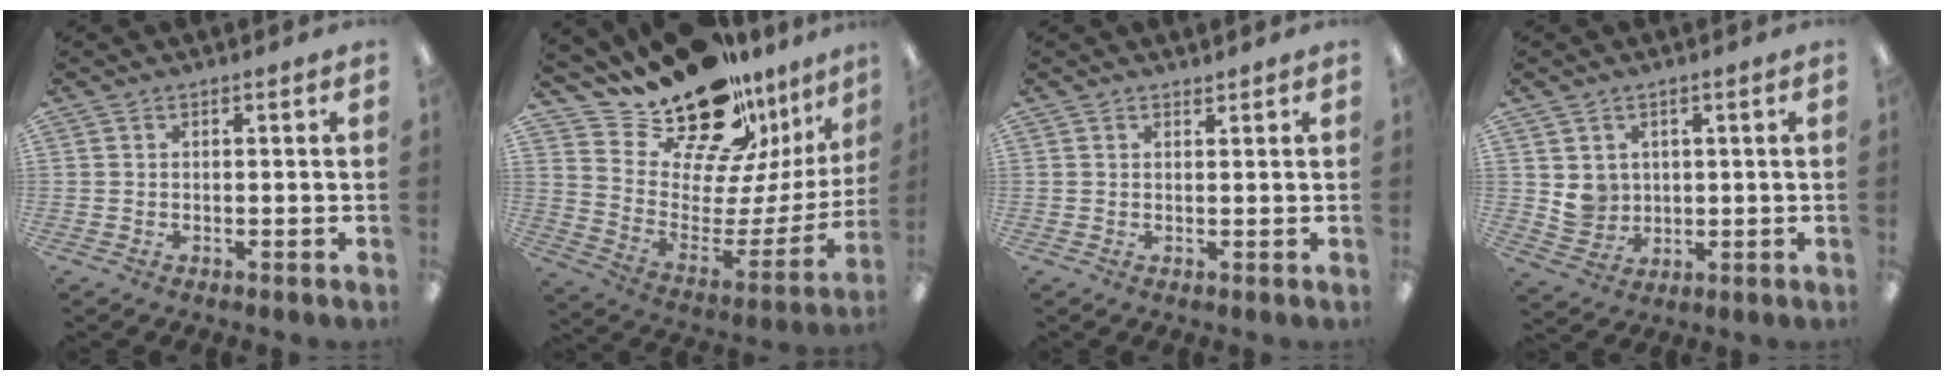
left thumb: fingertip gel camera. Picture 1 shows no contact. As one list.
[{"total": 21.4, "force": [18.8, 7.5, 6.8], "torque": [-0.111, -0.160, 0.331]}, {"total": 0.9, "force": [0.9, 0.3, 0.0], "torque": [0.007, -0.004, 0.016]}, {"total": 5.4, "force": [2.0, 4.9, 0.7], "torque": [-0.006, -0.005, 0.039]}]